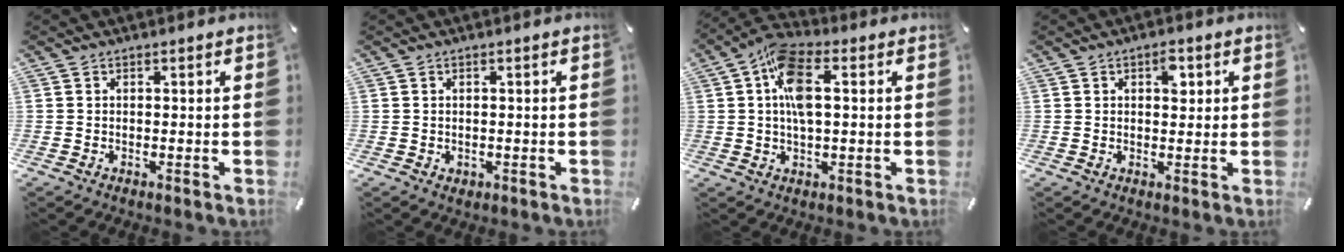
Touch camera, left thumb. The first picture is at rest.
{"total": 0.9, "force": [-0.1, 0.9, 0.2], "torque": [-0.004, 0.005, -0.005]}
{"total": 10.1, "force": [1.6, 4.6, 8.9], "torque": [-0.186, 0.005, 0.028]}
{"total": 3.6, "force": [1.3, 2.1, 2.7], "torque": [-0.025, -0.005, 0.014]}